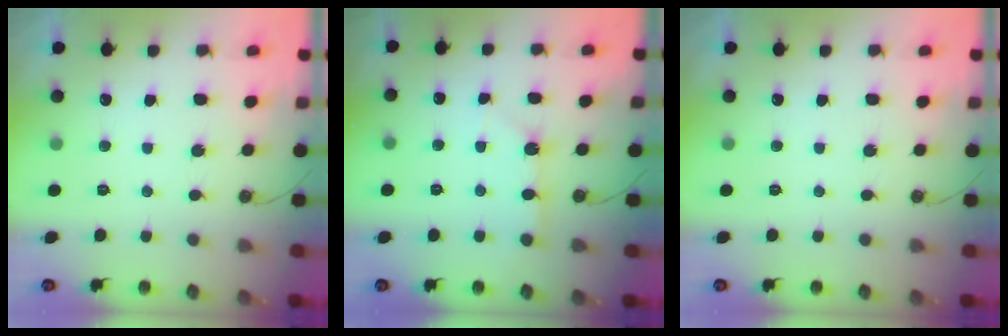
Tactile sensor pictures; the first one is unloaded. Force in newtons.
{"total": 2.7, "press": 2.7, "slide": 0.4}
{"total": 0.0}